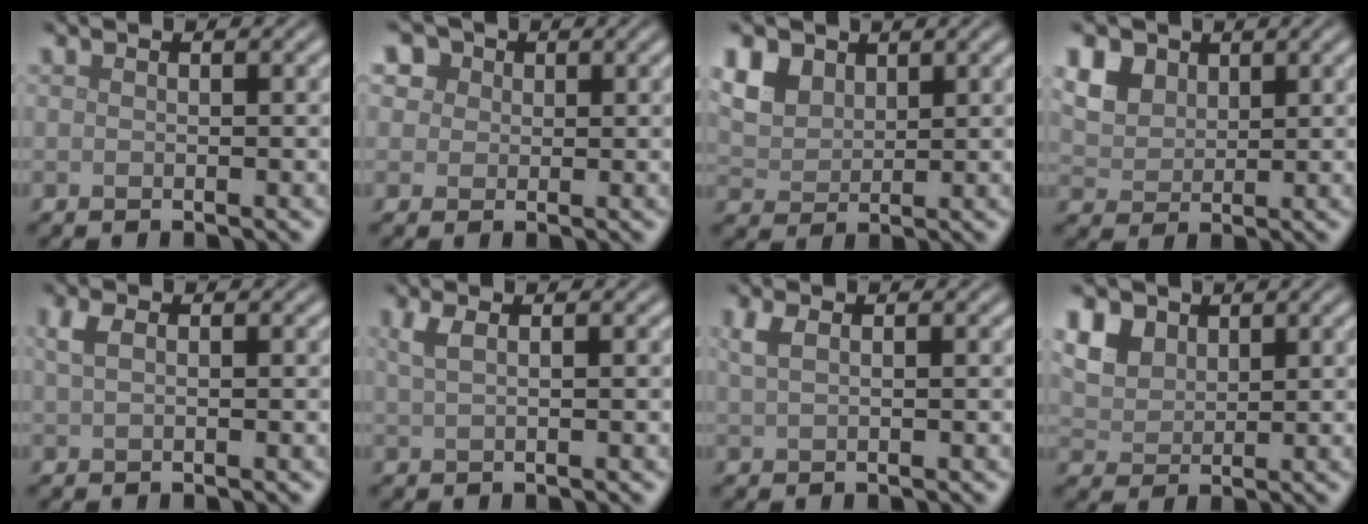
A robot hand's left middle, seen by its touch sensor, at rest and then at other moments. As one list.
[{"total": 6.4, "force": [3.3, 4.6, 2.8], "torque": [-0.065, 0.016, 0.036]}, {"total": 5.0, "force": [2.9, 3.3, 2.3], "torque": [-0.072, 0.004, 0.062]}, {"total": 6.0, "force": [3.2, 4.3, 2.8], "torque": [-0.099, 0.012, 0.063]}, {"total": 1.6, "force": [0.7, 0.8, 1.2], "torque": [-0.030, 0.005, 0.012]}, {"total": 1.9, "force": [0.9, 0.7, 1.5], "torque": [-0.023, 0.004, 0.015]}, {"total": 1.6, "force": [0.9, 0.6, 1.2], "torque": [-0.026, 0.005, 0.018]}, {"total": 5.7, "force": [3.2, 3.9, 2.7], "torque": [-0.092, 0.008, 0.064]}]